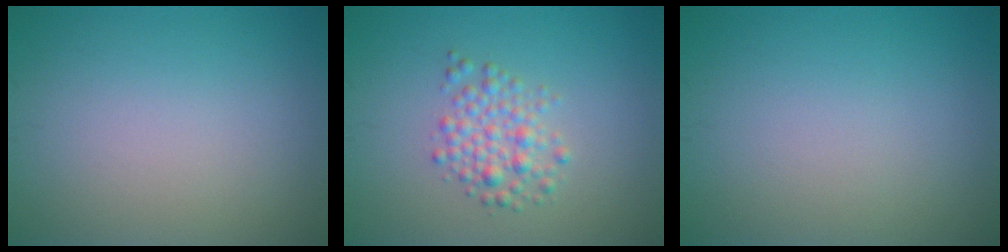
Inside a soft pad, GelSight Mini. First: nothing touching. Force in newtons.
{"total": 2.8, "press": 2.8, "slide": 0.1}
{"total": 0.0}